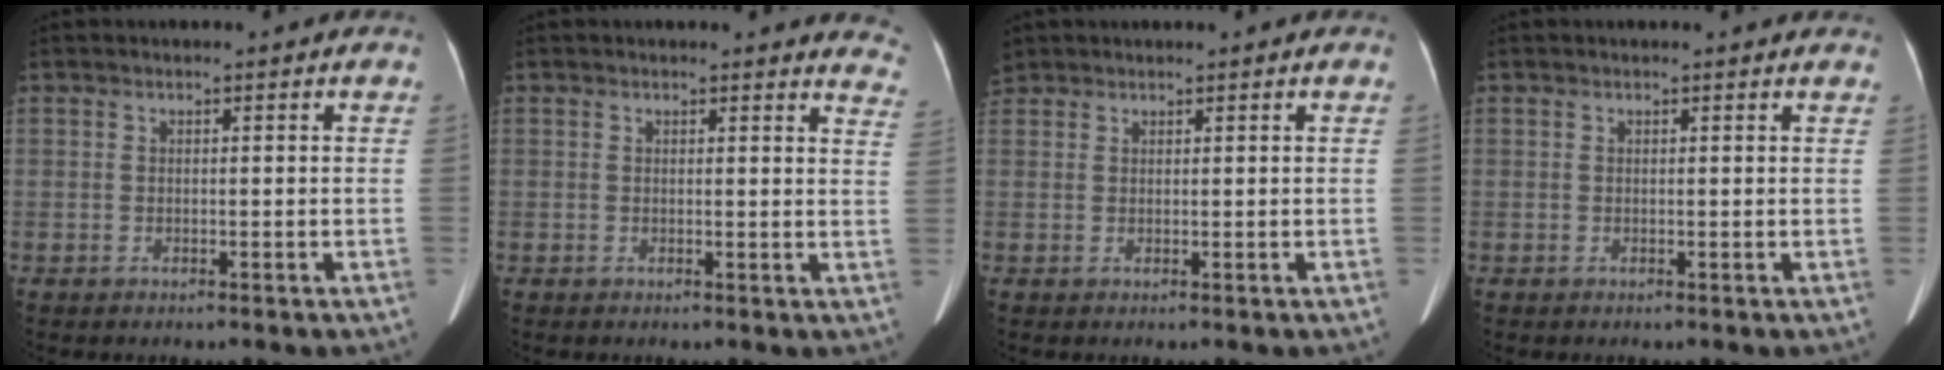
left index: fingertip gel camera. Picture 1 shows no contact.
{"total": 6.5, "force": [6.3, 1.1, 0.5], "torque": [0.027, -0.037, 0.027]}
{"total": 1.9, "force": [1.6, 1.0, 0.3], "torque": [-0.016, 0.013, 0.036]}
{"total": 2.6, "force": [2.5, 0.5, 0.5], "torque": [-0.010, 0.005, 0.015]}